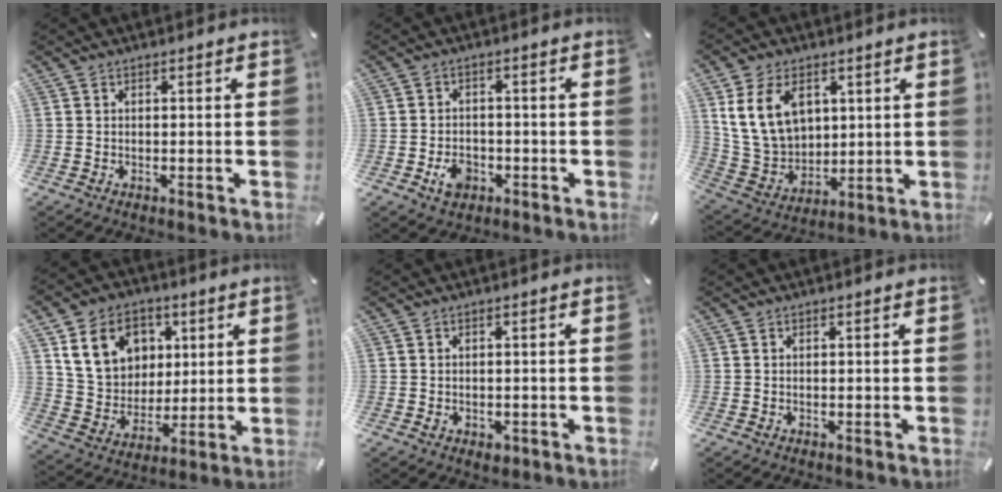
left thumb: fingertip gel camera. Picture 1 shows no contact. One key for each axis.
{"total": 5.3, "fx": -2.0, "fy": 4.1, "fz": 2.6, "tx": -0.046, "ty": 0.004, "tz": -0.037}
{"total": 13.5, "fx": 5.2, "fy": 10.4, "fz": 6.8, "tx": -0.144, "ty": -0.010, "tz": 0.102}
{"total": 14.5, "fx": 5.2, "fy": 12.3, "fz": 5.8, "tx": -0.109, "ty": -0.006, "tz": 0.106}
{"total": 1.7, "fx": -0.6, "fy": 1.4, "fz": 0.9, "tx": -0.007, "ty": 0.000, "tz": -0.012}
{"total": 0.0}